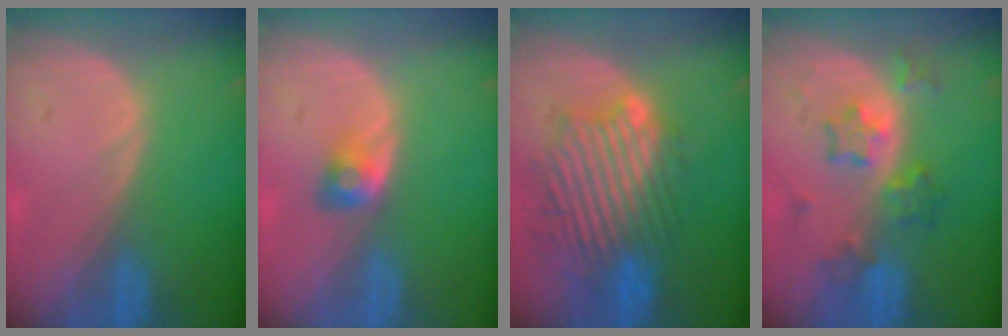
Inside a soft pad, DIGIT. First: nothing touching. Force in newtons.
{"total": 2.9, "press": 2.5, "slide": 1.4}
{"total": 10.9, "press": 10.2, "slide": 3.9}
{"total": 5.9, "press": 5.9, "slide": 0.3}